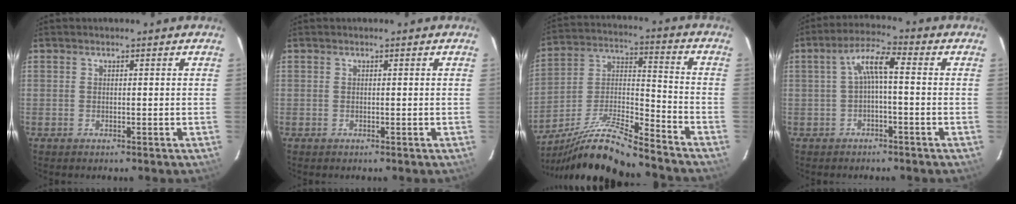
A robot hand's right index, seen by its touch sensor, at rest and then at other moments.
{"total": 0.0}
{"total": 16.0, "force": [-13.8, 1.2, 8.1], "torque": [-0.157, 0.000, -0.246]}
{"total": 5.1, "force": [-0.5, 0.9, 5.0], "torque": [-0.106, 0.016, -0.008]}